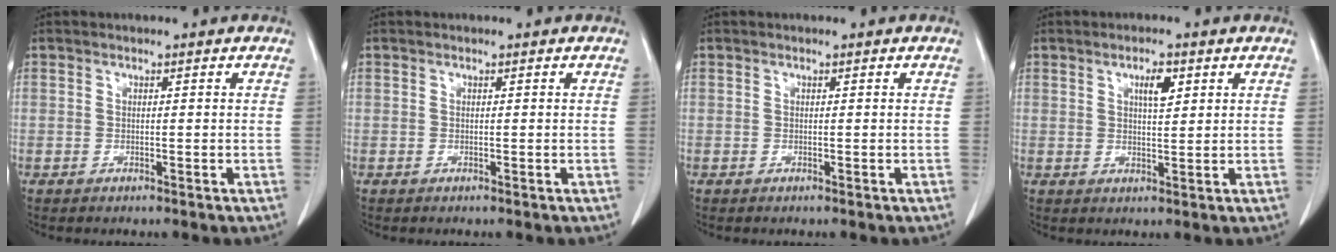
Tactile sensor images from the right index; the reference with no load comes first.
{"total": 0.0}
{"total": 0.0}
{"total": 3.4, "force": [1.5, 0.9, 2.9], "torque": [-0.048, -0.001, 0.026]}